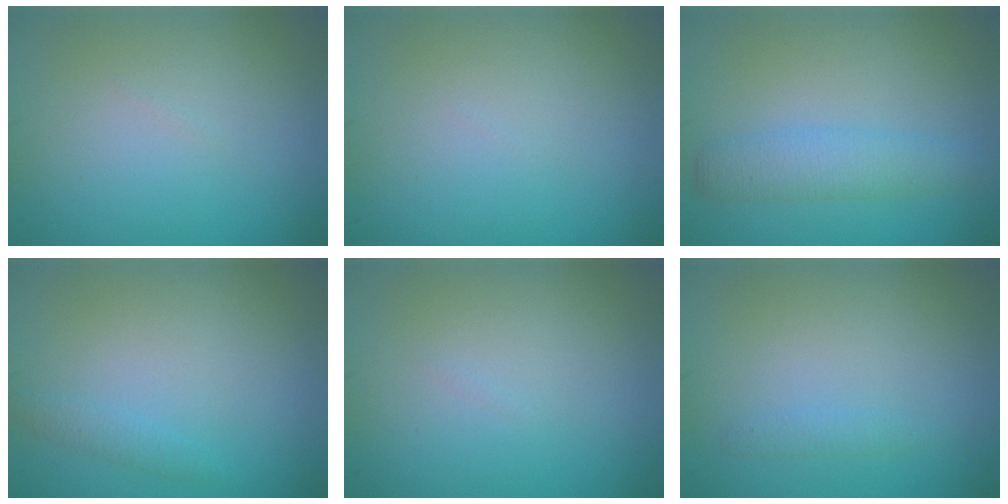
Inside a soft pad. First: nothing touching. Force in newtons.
{"total": 0.0}
{"total": 2.9, "press": 2.9, "slide": 0.1}
{"total": 1.0, "press": 1.0, "slide": 0.1}
{"total": 0.0}
{"total": 0.8, "press": 0.8, "slide": 0.1}